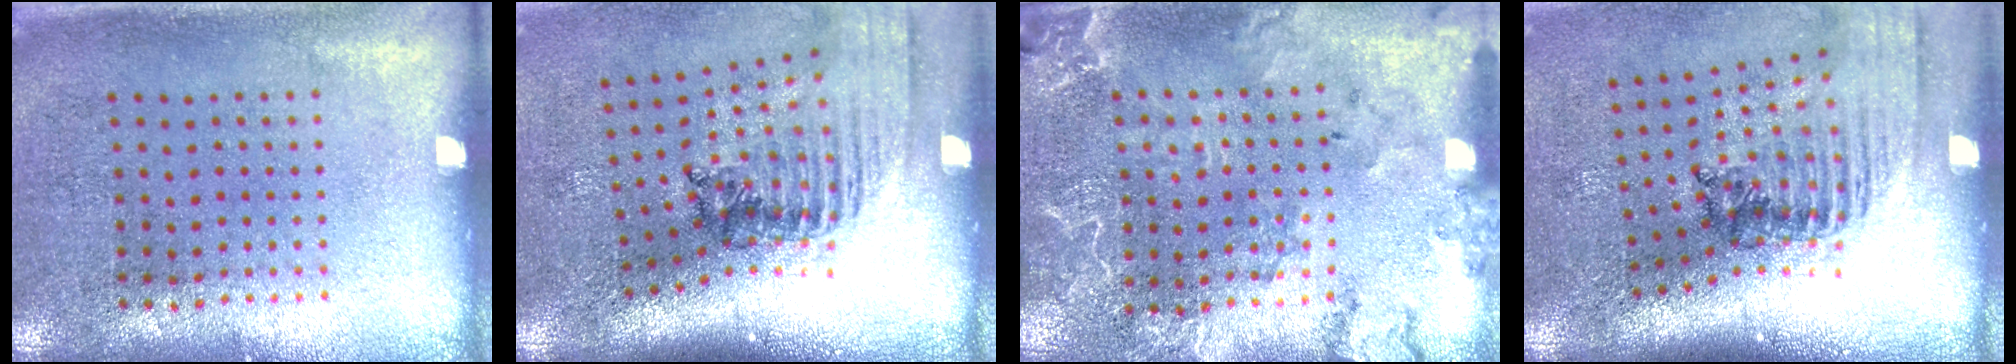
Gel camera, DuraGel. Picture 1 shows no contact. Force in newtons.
{"total": 1.7, "press": 1.4, "slide": 1.0}
{"total": 2.3, "press": 2.2, "slide": 0.4}
{"total": 1.7, "press": 1.4, "slide": 1.0}